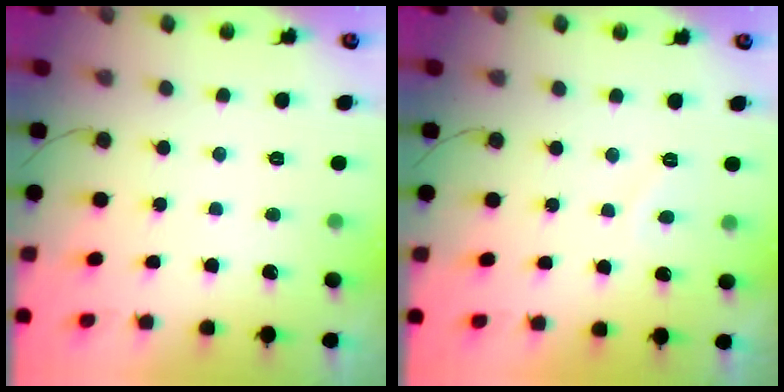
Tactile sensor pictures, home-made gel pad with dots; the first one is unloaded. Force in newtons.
{"total": 1.8, "press": 1.7, "slide": 0.6}